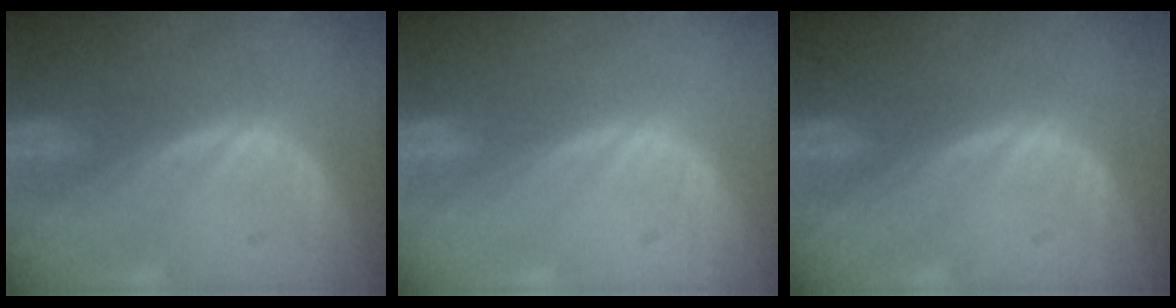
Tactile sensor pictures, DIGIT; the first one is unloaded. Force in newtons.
{"total": 0.0}
{"total": 0.0}